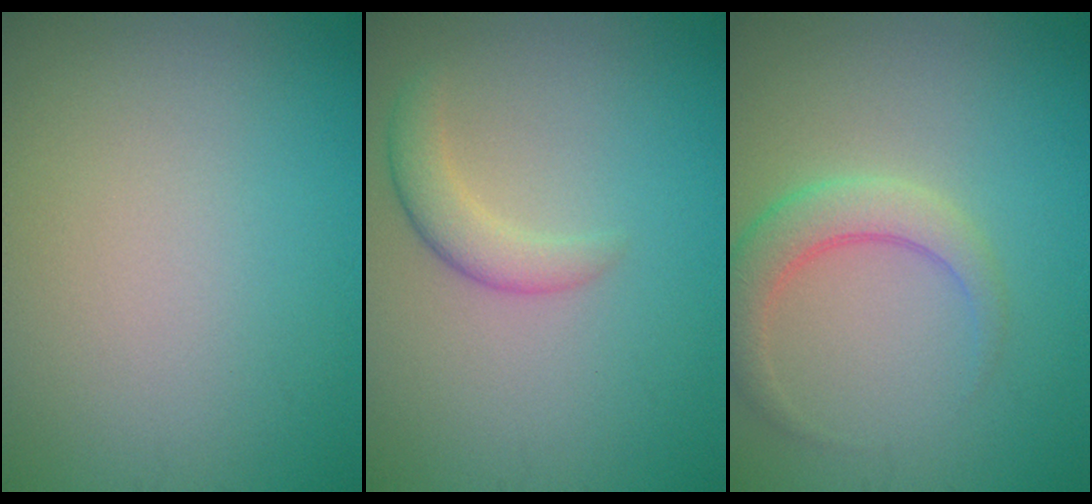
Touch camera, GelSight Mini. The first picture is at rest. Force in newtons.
{"total": 2.3, "press": 2.3, "slide": 0.1}
{"total": 3.1, "press": 3.1, "slide": 0.3}